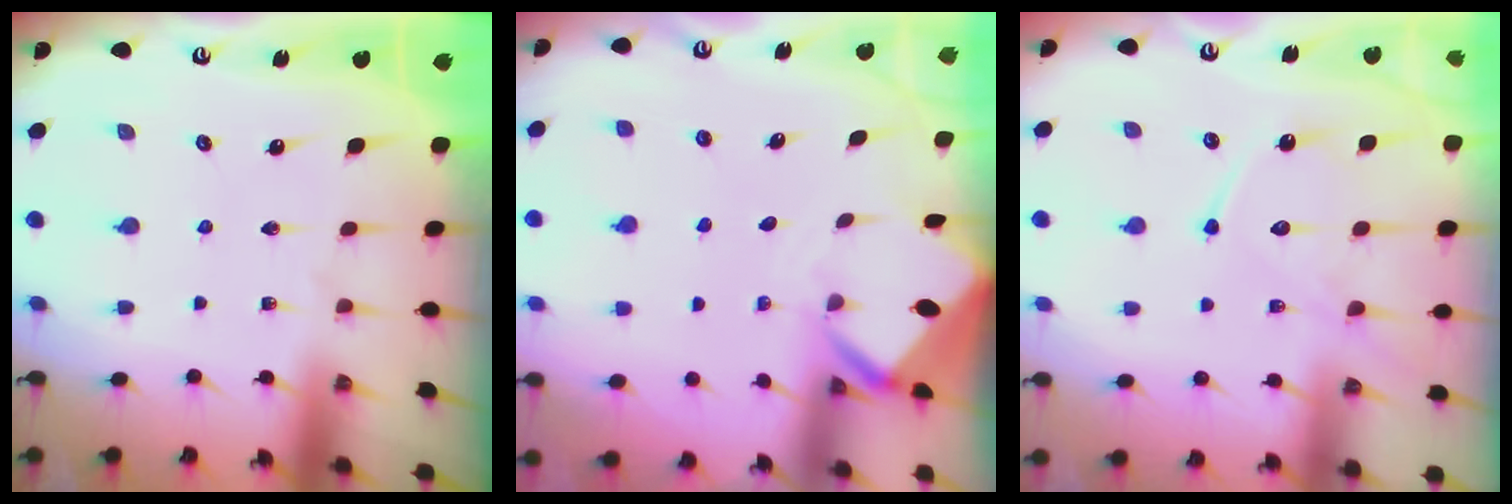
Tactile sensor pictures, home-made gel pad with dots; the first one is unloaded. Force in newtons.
{"total": 3.2, "press": 3.2, "slide": 0.2}
{"total": 13.6, "press": 13.6, "slide": 1.3}